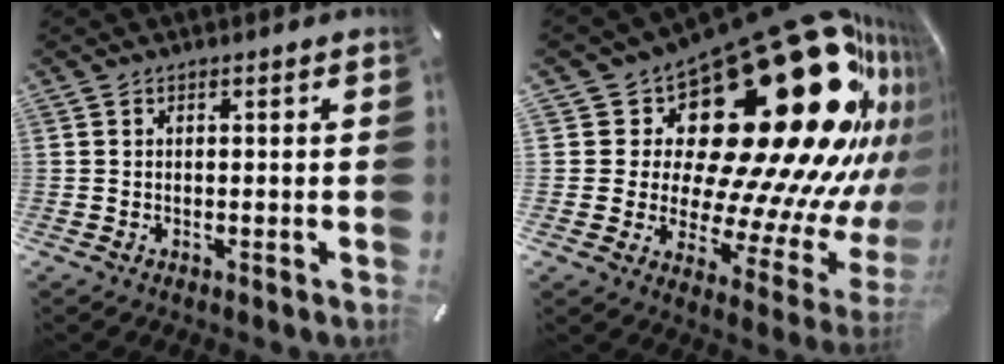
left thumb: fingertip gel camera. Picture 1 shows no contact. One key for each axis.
{"total": 41.1, "fx": 16.2, "fy": 20.4, "fz": 31.9, "tx": -0.470, "ty": -0.190, "tz": 0.338}